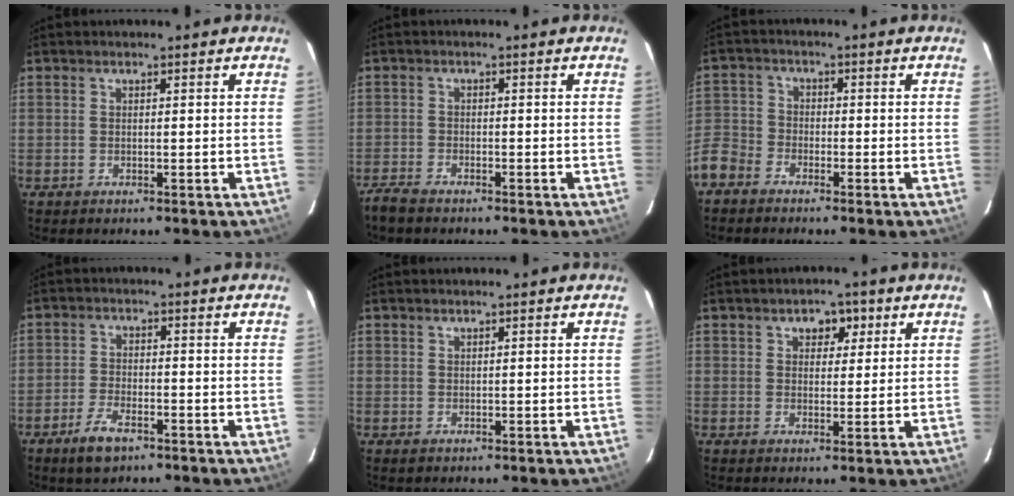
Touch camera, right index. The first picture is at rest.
{"total": 4.1, "force": [-3.6, 1.1, 1.7], "torque": [-0.055, -0.011, -0.074]}
{"total": 7.1, "force": [-4.8, 4.9, 1.9], "torque": [-0.051, 0.014, -0.109]}
{"total": 5.8, "force": [-3.8, 2.5, 3.6], "torque": [-0.090, -0.006, -0.070]}
{"total": 0.9, "force": [0.3, 0.9, 0.0], "torque": [0.005, 0.003, 0.004]}
{"total": 4.2, "force": [2.0, 3.0, 2.2], "torque": [-0.024, 0.010, 0.028]}